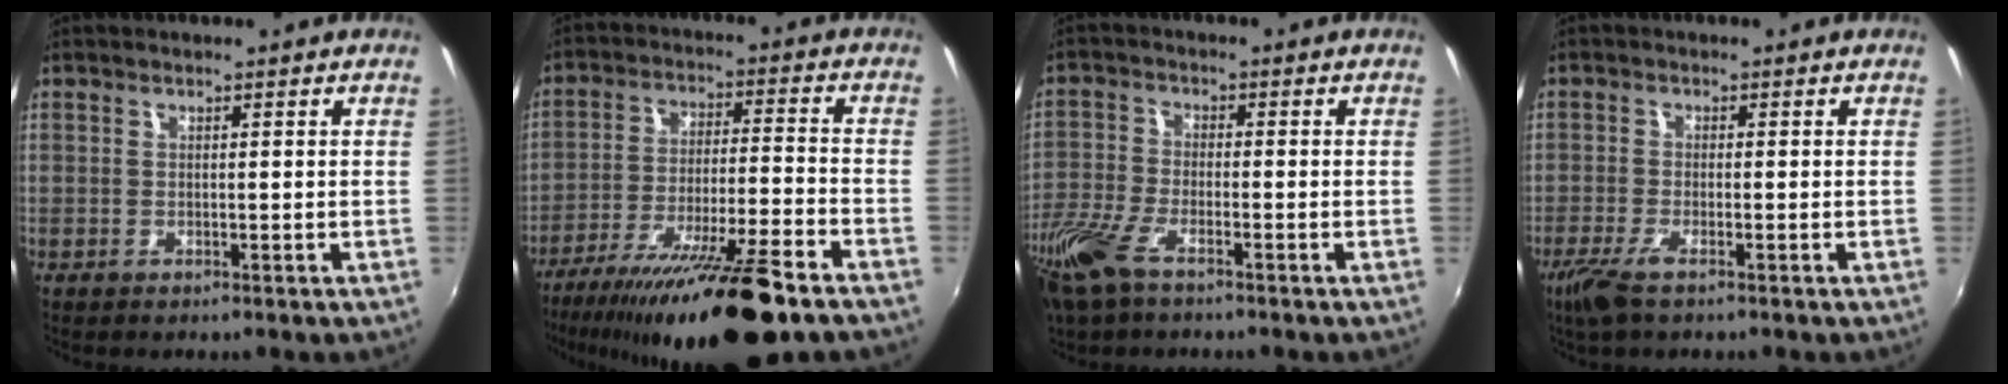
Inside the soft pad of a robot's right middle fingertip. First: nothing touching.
{"total": 20.9, "force": [-15.8, 1.4, 13.5], "torque": [-0.241, -0.035, -0.254]}
{"total": 10.6, "force": [-6.9, 4.0, 7.1], "torque": [-0.176, -0.026, -0.143]}
{"total": 4.3, "force": [-2.8, 0.6, 3.2], "torque": [-0.078, -0.014, -0.056]}